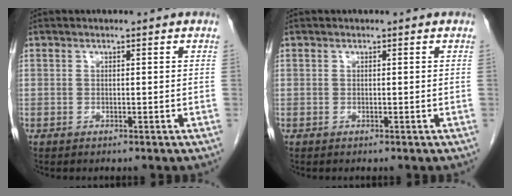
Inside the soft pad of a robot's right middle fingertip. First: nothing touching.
{"total": 0.0}